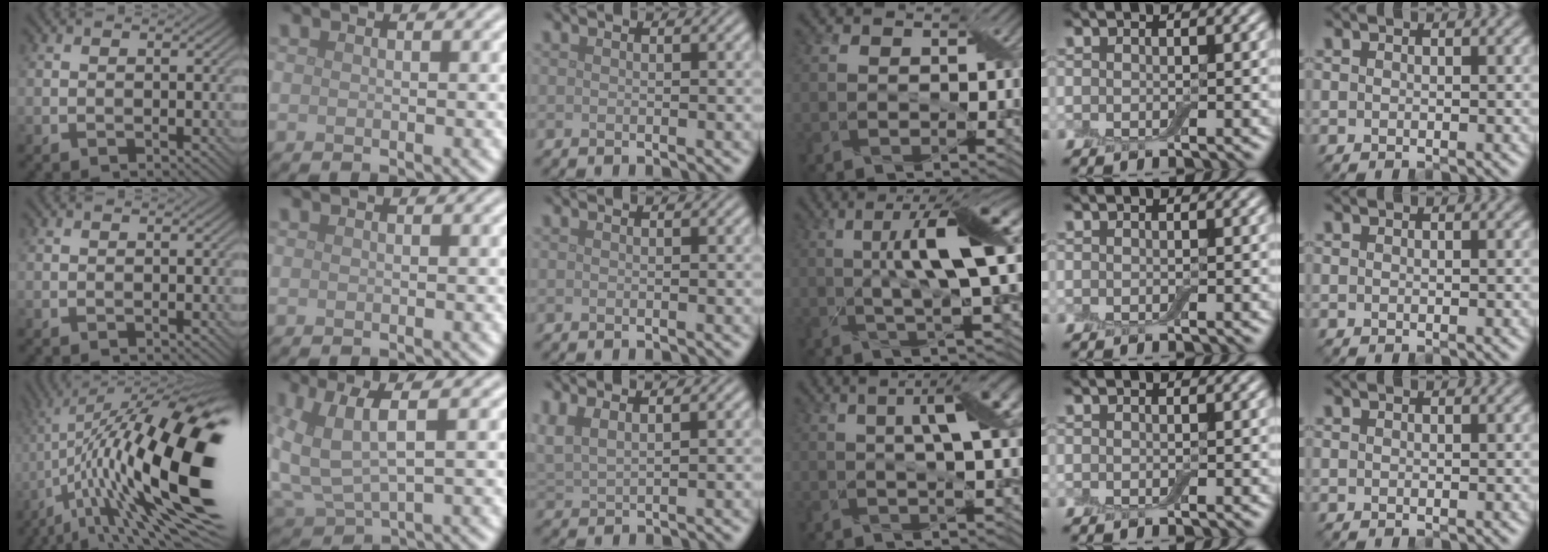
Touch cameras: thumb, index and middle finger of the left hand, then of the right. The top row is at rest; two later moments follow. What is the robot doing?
{"motion": "wrap", "object": "cling film"}